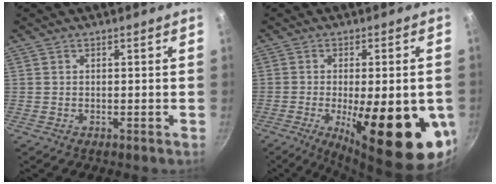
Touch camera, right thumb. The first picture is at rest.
{"total": 23.4, "force": [-5.6, 7.7, 21.4], "torque": [-0.276, -0.015, -0.069]}